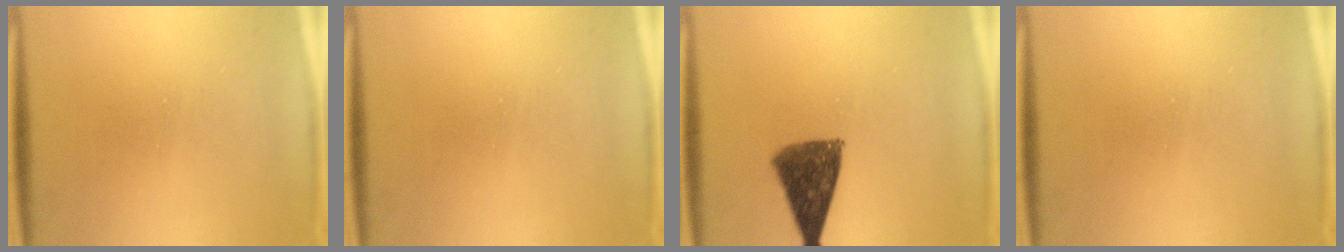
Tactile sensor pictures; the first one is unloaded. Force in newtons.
{"total": 0.0}
{"total": 10.3}
{"total": 0.0}